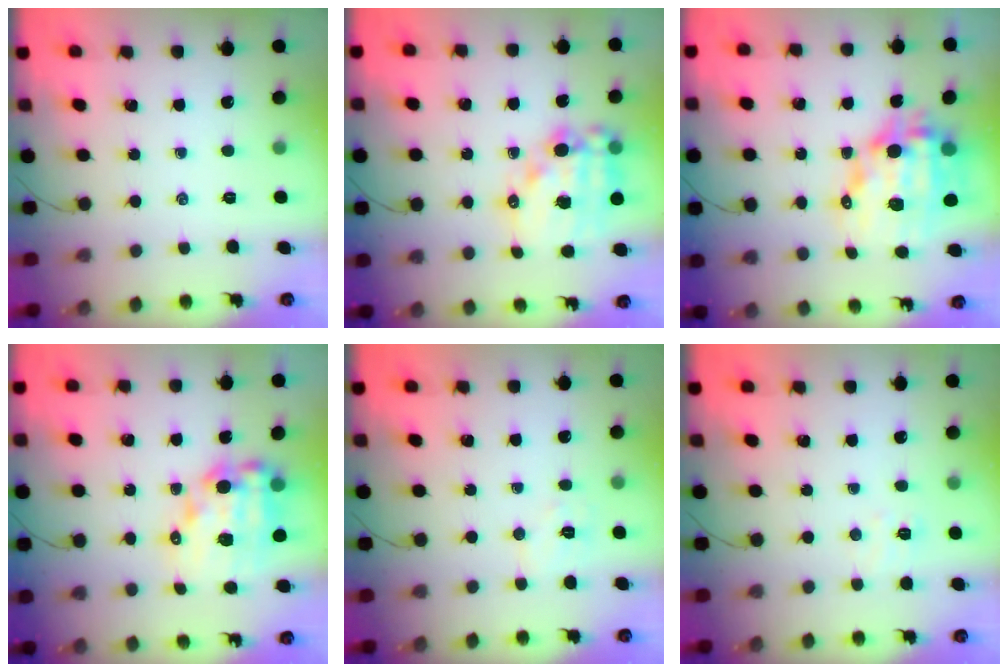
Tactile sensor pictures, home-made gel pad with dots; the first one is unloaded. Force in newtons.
{"total": 15.7, "press": 15.4, "slide": 3.1}
{"total": 15.1, "press": 14.6, "slide": 3.8}
{"total": 14.5, "press": 14.1, "slide": 3.3}
{"total": 6.0, "press": 5.8, "slide": 1.3}
{"total": 3.9, "press": 3.7, "slide": 1.1}